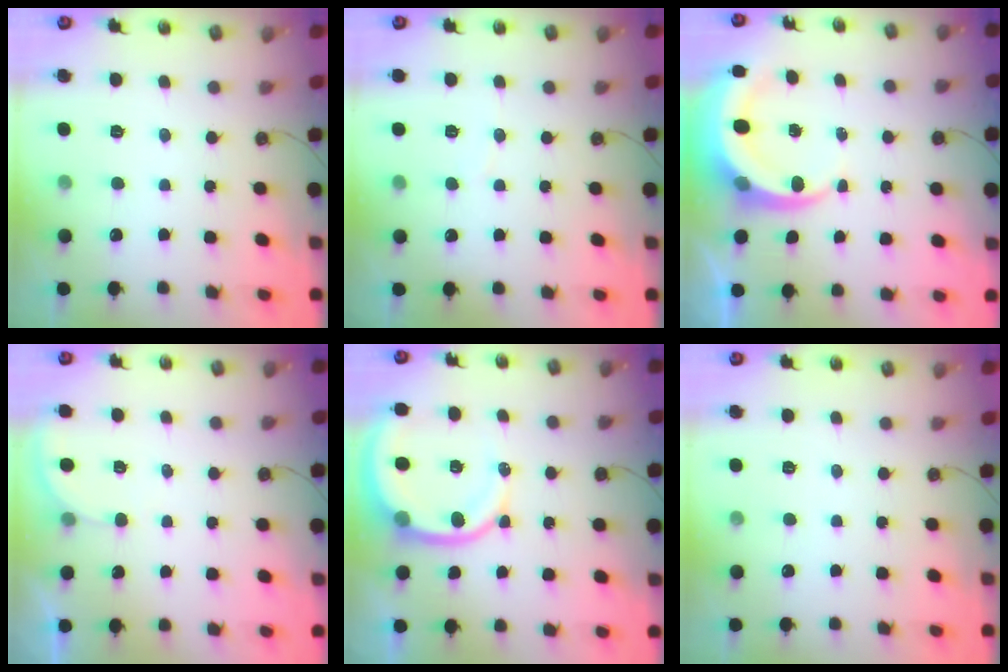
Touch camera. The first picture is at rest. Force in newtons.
{"total": 3.4, "press": 3.4, "slide": 0.3}
{"total": 7.3, "press": 7.2, "slide": 0.9}
{"total": 1.9, "press": 1.9, "slide": 0.1}
{"total": 10.9, "press": 10.8, "slide": 1.5}
{"total": 0.0}